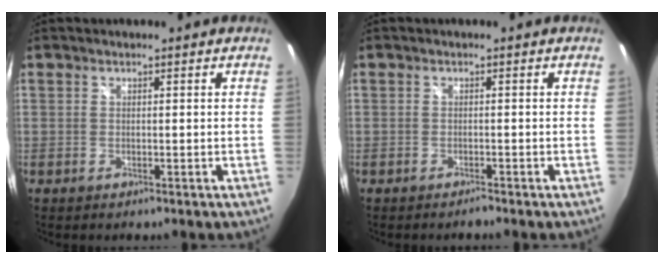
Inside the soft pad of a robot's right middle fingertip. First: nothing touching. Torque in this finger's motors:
{"motor_torque": [-0.35, -0.23, 0.00, -0.01]}